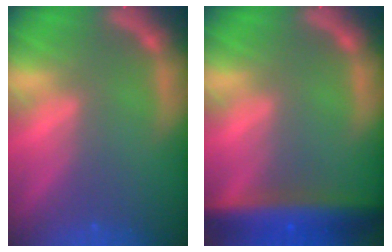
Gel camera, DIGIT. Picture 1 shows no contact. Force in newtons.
{"total": 7.4}